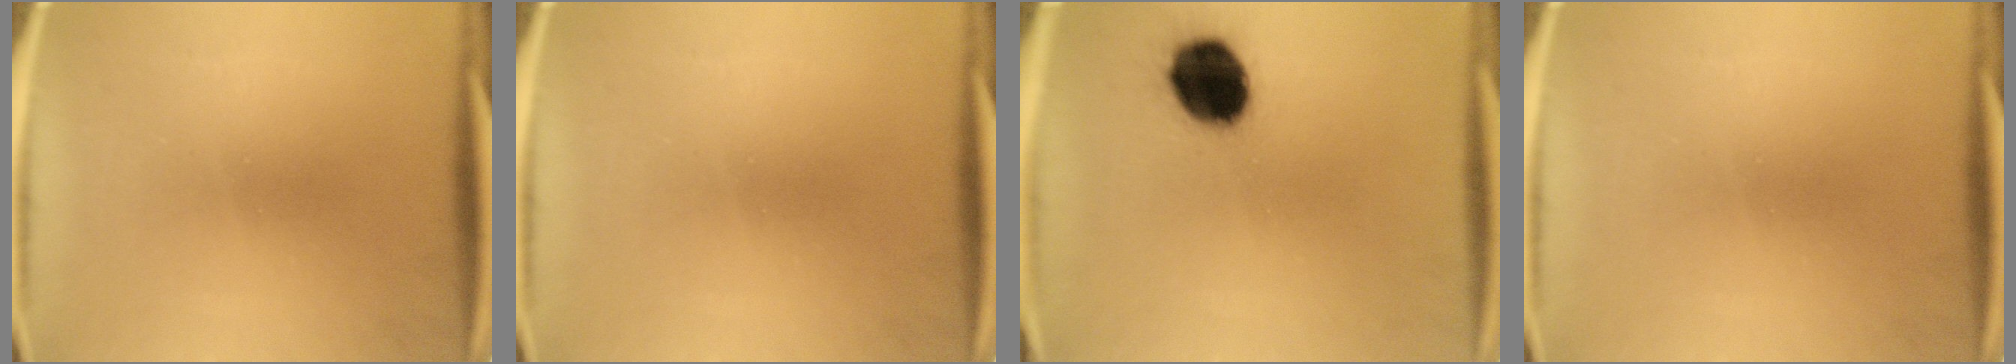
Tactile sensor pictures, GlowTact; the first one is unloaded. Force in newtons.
{"total": 0.0}
{"total": 14.8}
{"total": 0.0}